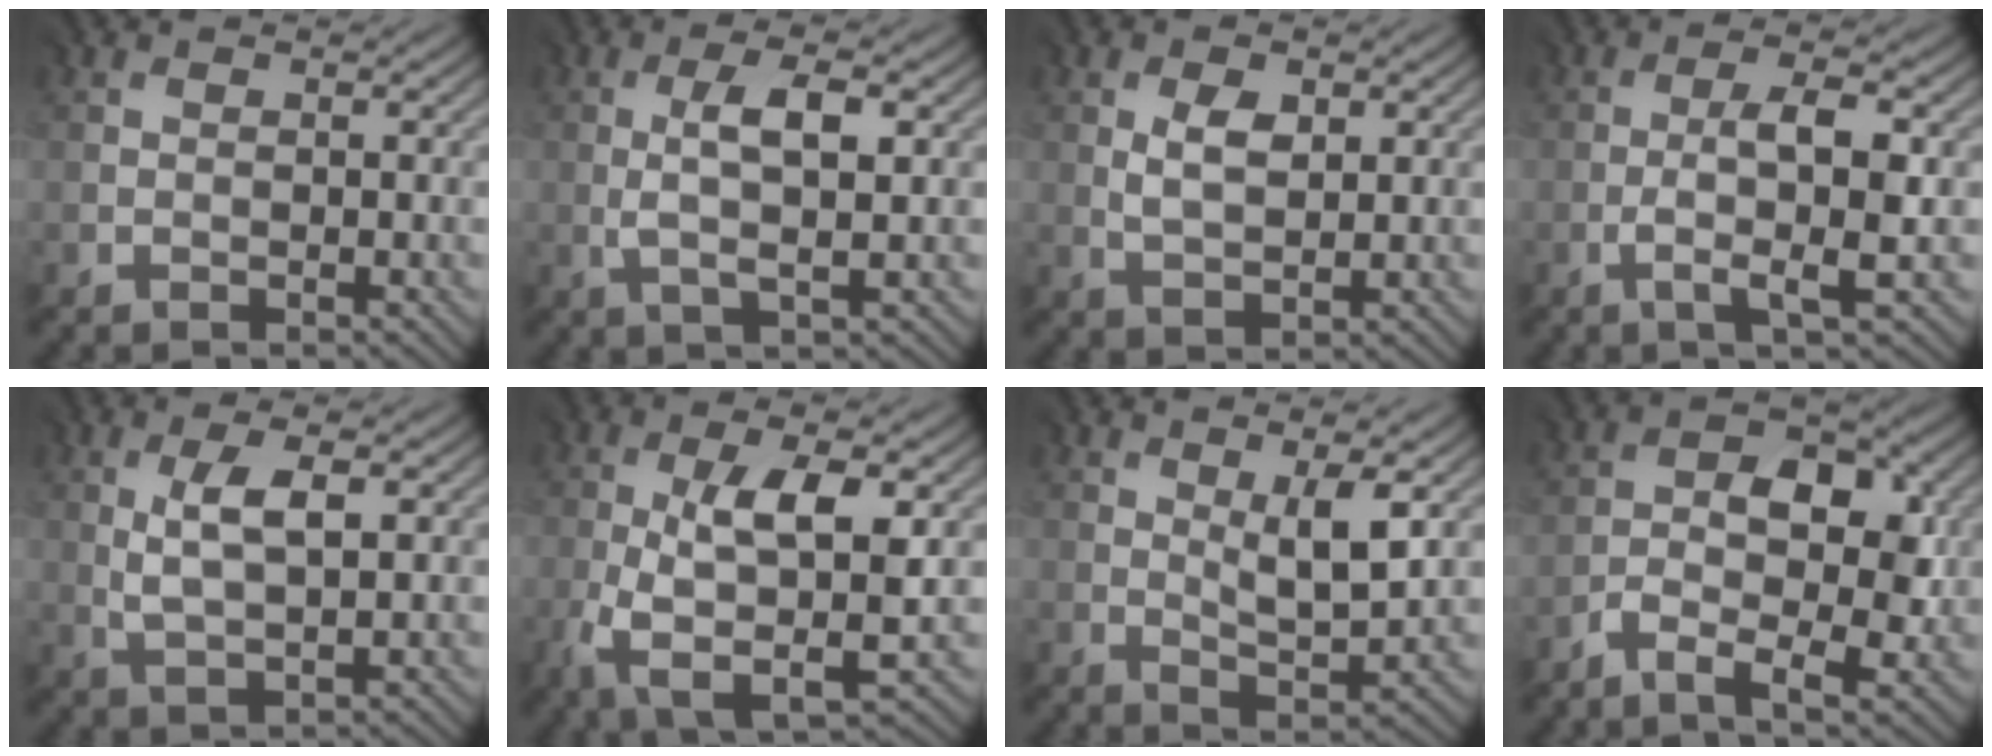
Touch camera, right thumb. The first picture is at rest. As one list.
[{"total": 4.5, "force": [0.6, 1.0, 4.3], "torque": [-0.087, 0.002, 0.011]}, {"total": 3.0, "force": [1.2, 1.6, 2.3], "torque": [-0.052, -0.003, 0.026]}, {"total": 5.0, "force": [-1.0, 0.7, 4.9], "torque": [-0.087, 0.005, -0.018]}, {"total": 4.3, "force": [1.1, 1.4, 4.0], "torque": [-0.084, -0.001, 0.026]}, {"total": 8.7, "force": [-1.9, 3.1, 7.9], "torque": [-0.162, -0.011, -0.034]}, {"total": 5.1, "force": [1.7, 1.4, 4.7], "torque": [-0.084, -0.006, 0.034]}, {"total": 6.5, "force": [-2.0, 3.0, 5.4], "torque": [-0.087, 0.004, -0.041]}]